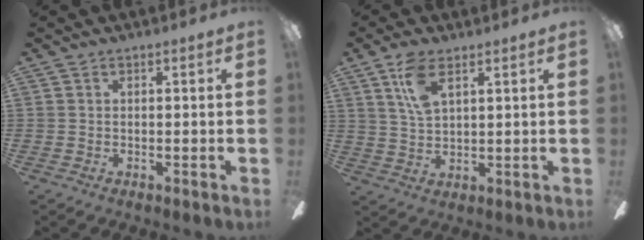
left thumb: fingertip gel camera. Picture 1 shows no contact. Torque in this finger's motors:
{"motor_torque": [-0.13, -0.11, 0.13, -0.09, 0.06]}